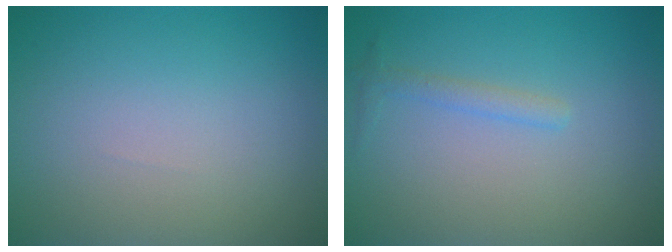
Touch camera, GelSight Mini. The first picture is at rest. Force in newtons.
{"total": 1.2, "press": 1.2, "slide": 0.0}